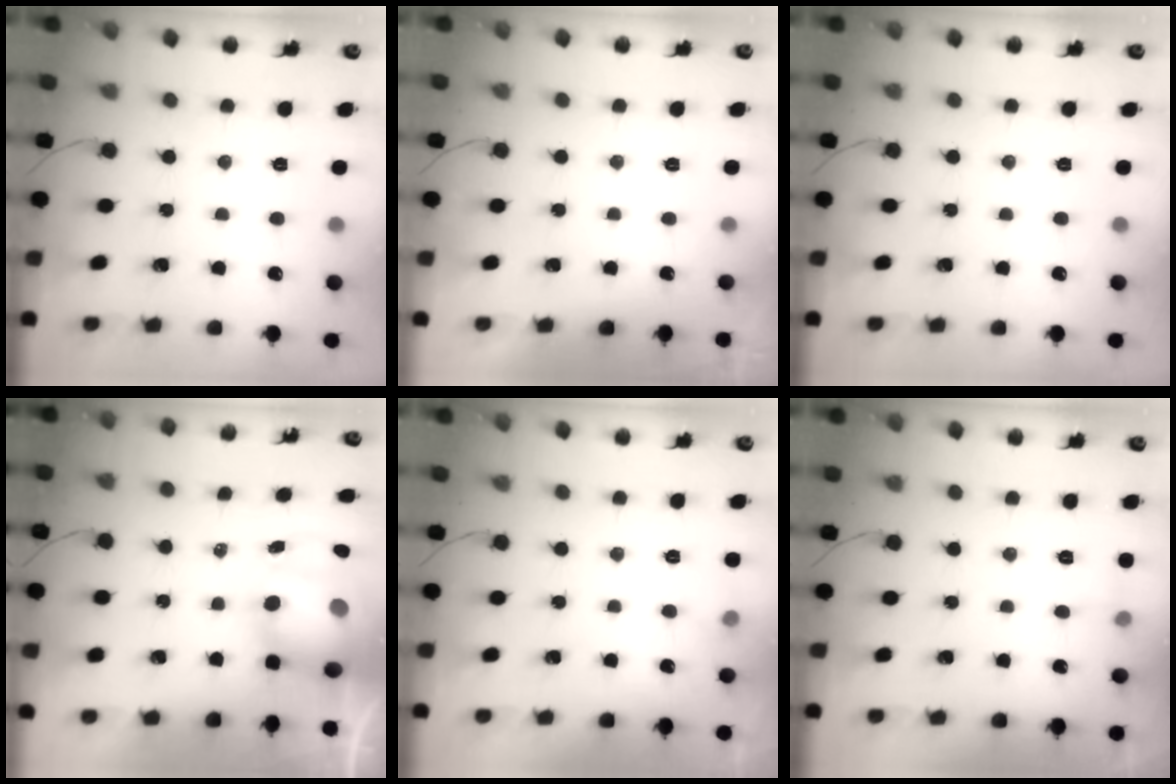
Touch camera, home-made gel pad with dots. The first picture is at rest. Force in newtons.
{"total": 0.0}
{"total": 0.0}
{"total": 12.5, "press": 12.1, "slide": 3.4}
{"total": 8.0, "press": 4.0, "slide": 7.0}
{"total": 3.0, "press": 2.8, "slide": 1.0}